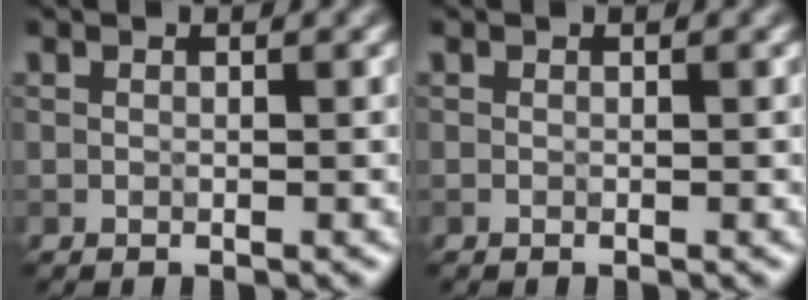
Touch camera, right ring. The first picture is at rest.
{"total": 0.0}